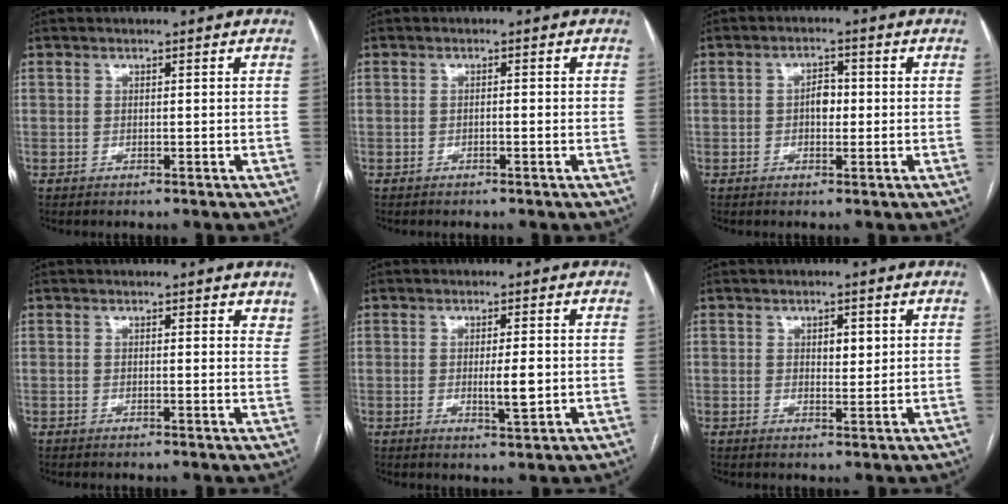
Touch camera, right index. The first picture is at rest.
{"total": 0.9, "force": [-0.3, 0.1, 0.8], "torque": [-0.013, 0.002, -0.004]}
{"total": 2.8, "force": [-0.2, 1.6, 2.4], "torque": [-0.036, 0.009, -0.004]}
{"total": 3.3, "force": [2.7, 1.1, 1.5], "torque": [-0.012, -0.005, 0.016]}
{"total": 3.8, "force": [-0.3, 0.6, 3.8], "torque": [-0.064, -0.005, -0.002]}
{"total": 2.4, "force": [0.8, 1.1, 2.0], "torque": [-0.026, -0.004, 0.012]}